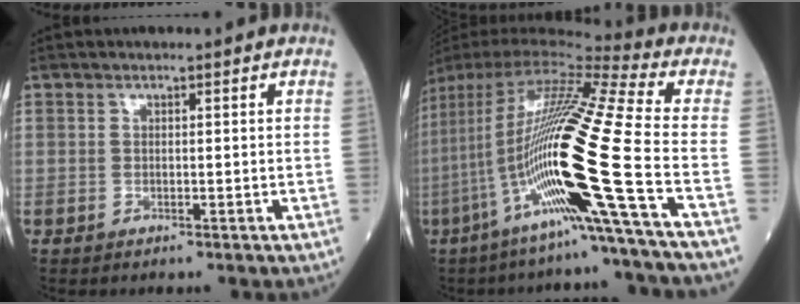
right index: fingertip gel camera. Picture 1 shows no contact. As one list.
[{"total": 24.6, "force": [-7.1, -1.6, 23.5], "torque": [-0.457, -0.025, -0.153]}]